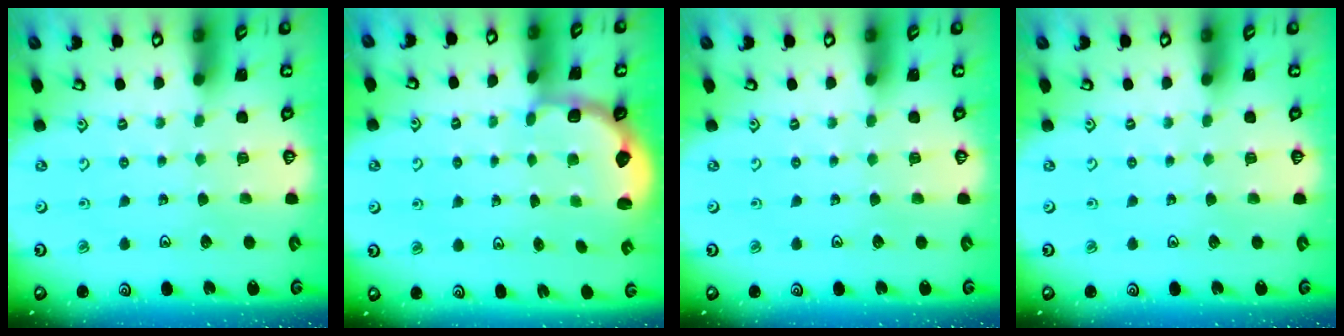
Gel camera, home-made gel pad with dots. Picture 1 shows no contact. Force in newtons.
{"total": 2.8, "press": 2.1, "slide": 1.8}
{"total": 0.0}
{"total": 0.0}